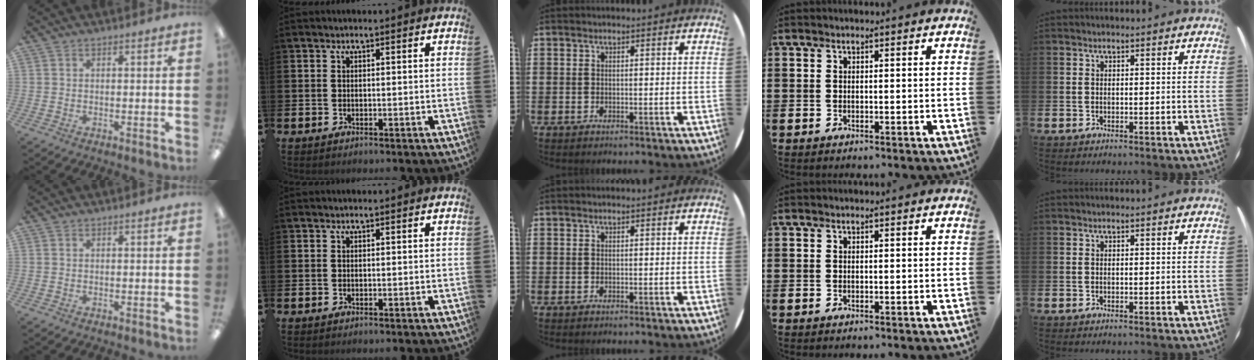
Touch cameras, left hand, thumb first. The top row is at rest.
{}